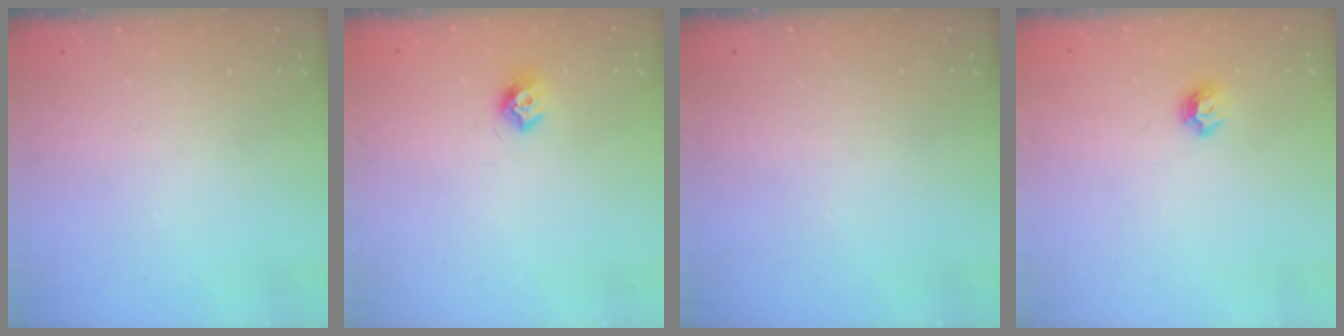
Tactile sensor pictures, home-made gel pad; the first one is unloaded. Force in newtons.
{"total": 7.3, "press": 7.3, "slide": 0.6}
{"total": 0.0}
{"total": 6.4, "press": 6.4, "slide": 0.7}